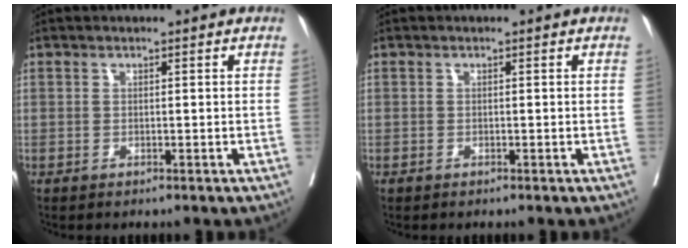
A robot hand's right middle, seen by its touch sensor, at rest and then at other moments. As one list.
[{"total": 0.0}]